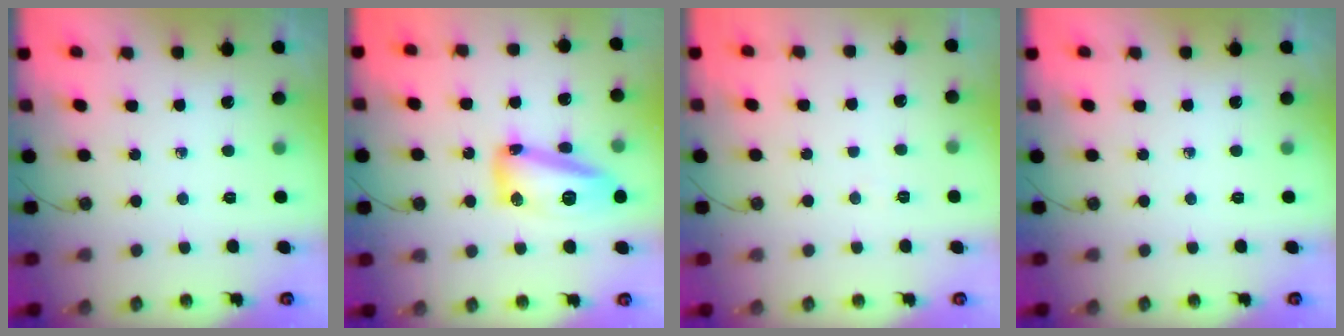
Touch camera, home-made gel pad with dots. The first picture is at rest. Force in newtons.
{"total": 13.9, "press": 13.9, "slide": 1.0}
{"total": 17.6, "press": 5.1, "slide": 16.9}
{"total": 0.0}